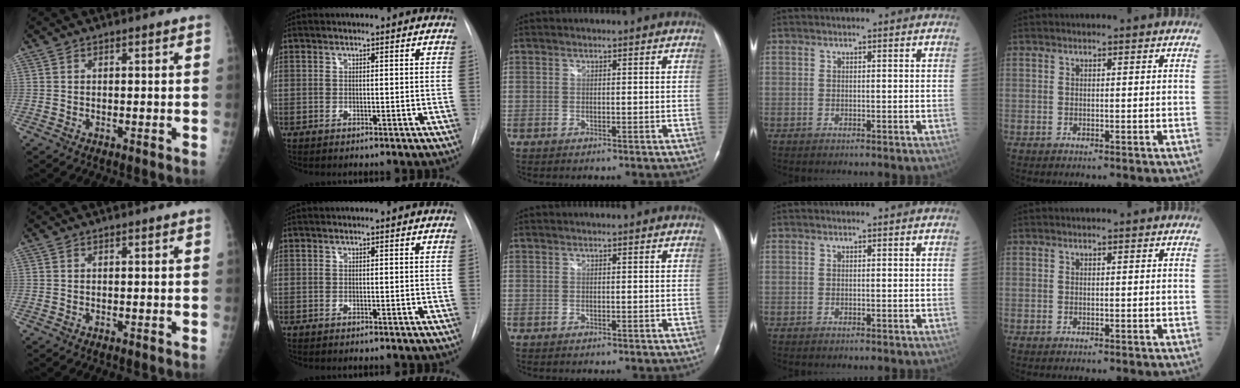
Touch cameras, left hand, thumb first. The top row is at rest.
{}